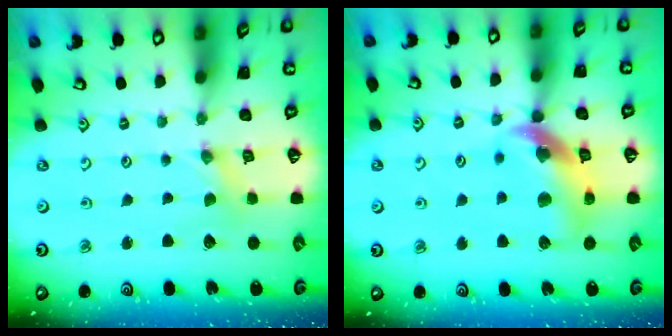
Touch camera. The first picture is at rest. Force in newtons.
{"total": 14.4, "press": 14.3, "slide": 2.0}